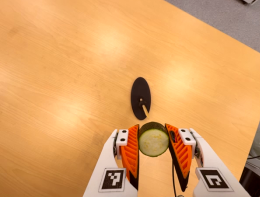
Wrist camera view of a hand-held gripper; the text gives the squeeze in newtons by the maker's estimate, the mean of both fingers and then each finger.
{"total": 10.5, "left": 9.6, "right": 11.4}